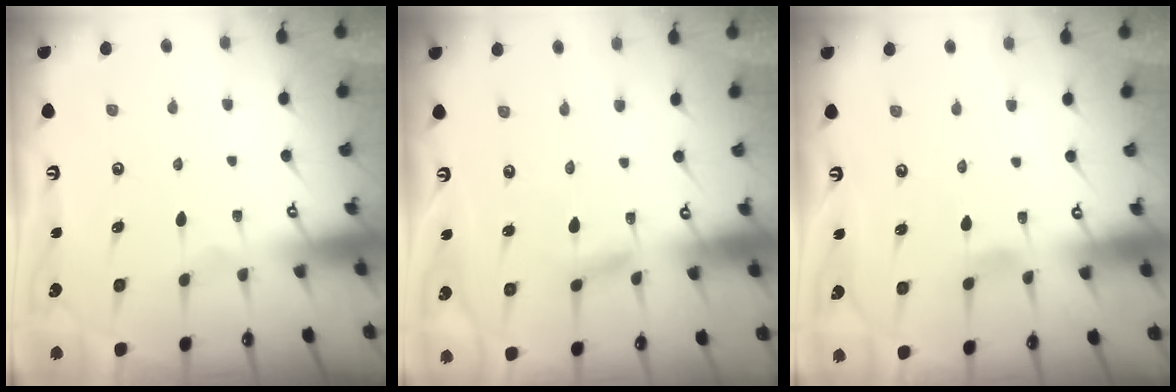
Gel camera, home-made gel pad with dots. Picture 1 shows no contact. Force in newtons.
{"total": 2.8, "press": 2.8, "slide": 0.3}
{"total": 2.9, "press": 2.8, "slide": 0.3}